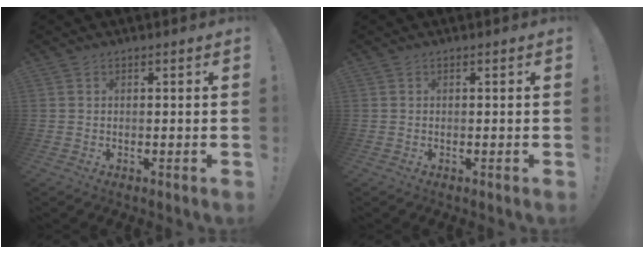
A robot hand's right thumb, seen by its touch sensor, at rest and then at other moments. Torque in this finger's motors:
{"motor_torque": [0.00, 0.00, 0.00, 0.00, 0.00]}